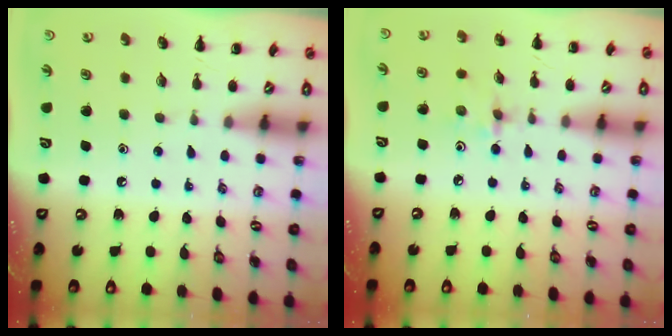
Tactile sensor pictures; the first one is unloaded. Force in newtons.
{"total": 2.7, "press": 2.5, "slide": 0.8}